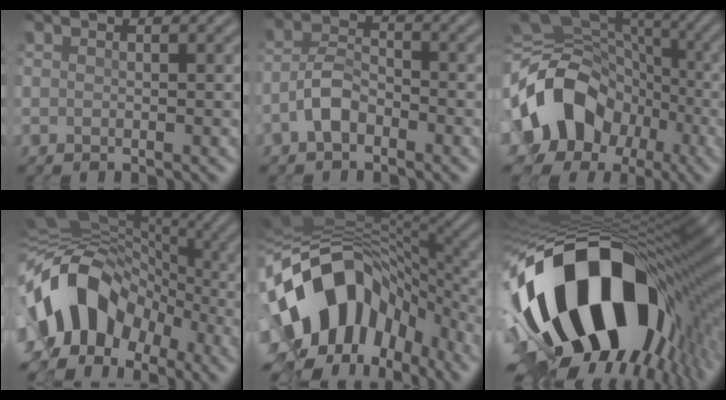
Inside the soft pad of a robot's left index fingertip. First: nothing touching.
{"total": 2.9, "force": [-1.8, 1.4, 1.9], "torque": [-0.038, 0.013, -0.042]}
{"total": 13.5, "force": [-3.7, 10.4, 7.8], "torque": [-0.168, -0.015, -0.063]}
{"total": 13.7, "force": [-4.5, 10.1, 8.2], "torque": [-0.156, -0.004, -0.088]}
{"total": 16.2, "force": [-3.9, 11.0, 11.3], "torque": [-0.207, -0.006, -0.055]}
{"total": 19.4, "force": [-4.7, 11.2, 15.2], "torque": [-0.286, -0.044, -0.053]}